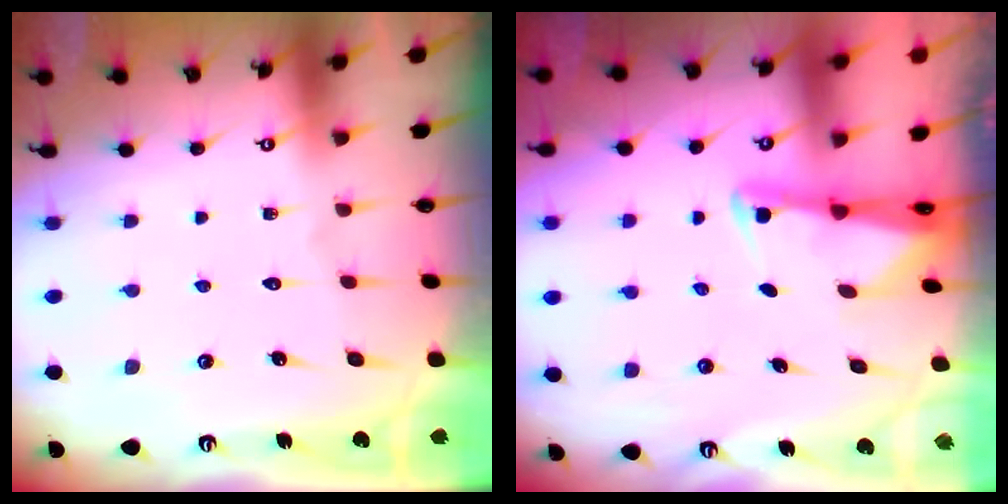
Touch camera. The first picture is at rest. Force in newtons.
{"total": 2.0, "press": 2.0, "slide": 0.3}